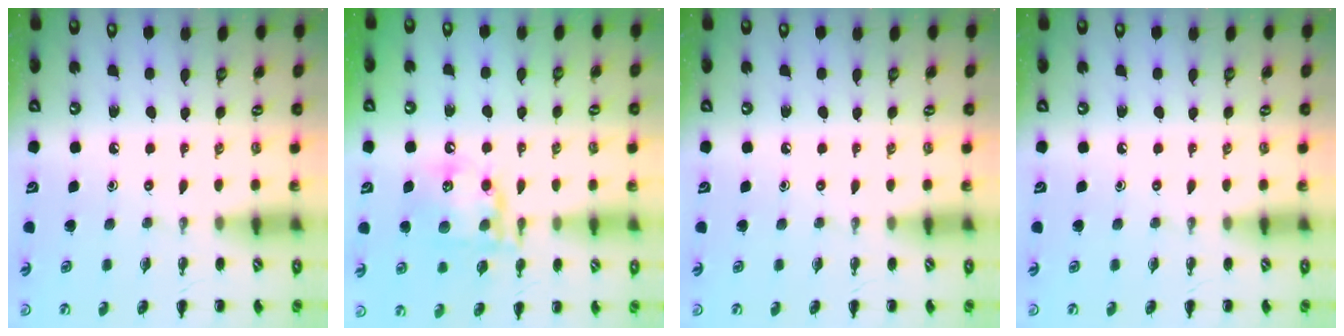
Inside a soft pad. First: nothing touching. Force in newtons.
{"total": 15.7, "press": 15.5, "slide": 2.4}
{"total": 0.0}
{"total": 0.0}